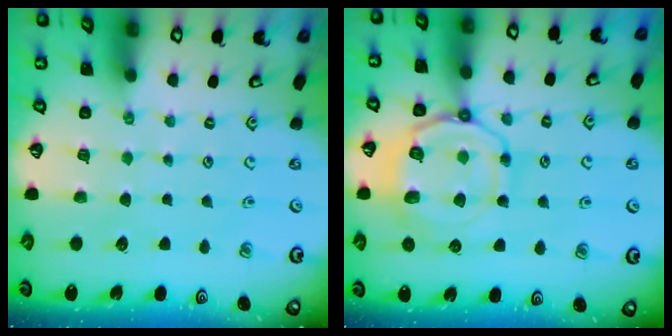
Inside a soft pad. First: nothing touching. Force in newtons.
{"total": 12.7, "press": 12.6, "slide": 1.4}